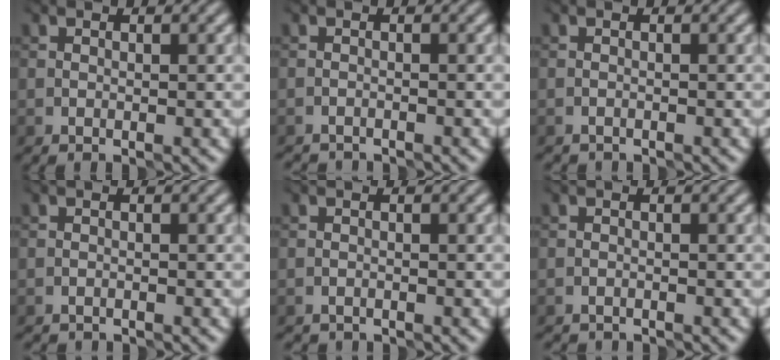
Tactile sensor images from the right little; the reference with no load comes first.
{"total": 1.9, "force": [-1.9, 0.1, -0.1], "torque": [0.001, -0.012, -0.039]}
{"total": 0.7, "force": [-0.7, 0.0, -0.2], "torque": [0.006, -0.001, -0.015]}
{"total": 1.3, "force": [-1.3, 0.0, -0.2], "torque": [0.003, -0.008, -0.028]}
{"total": 1.1, "force": [-1.1, 0.1, -0.2], "torque": [0.006, -0.004, -0.024]}
{"total": 1.6, "force": [-1.6, 0.0, -0.1], "torque": [0.003, -0.010, -0.033]}